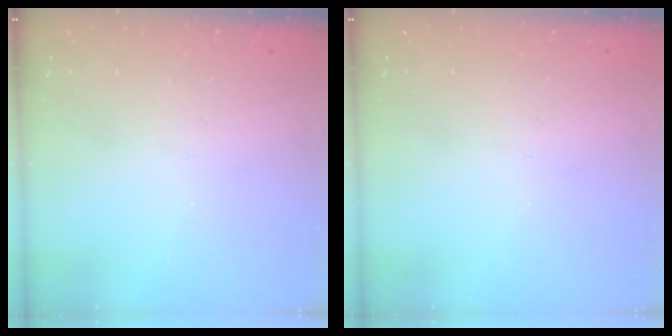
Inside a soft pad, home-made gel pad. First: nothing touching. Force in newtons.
{"total": 0.0}